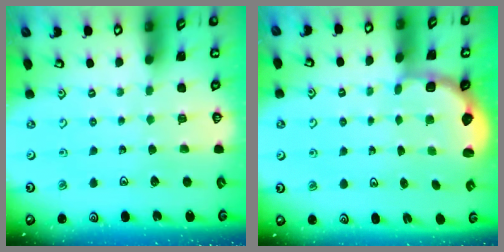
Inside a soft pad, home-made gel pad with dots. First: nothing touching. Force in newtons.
{"total": 2.8, "press": 2.1, "slide": 1.9}